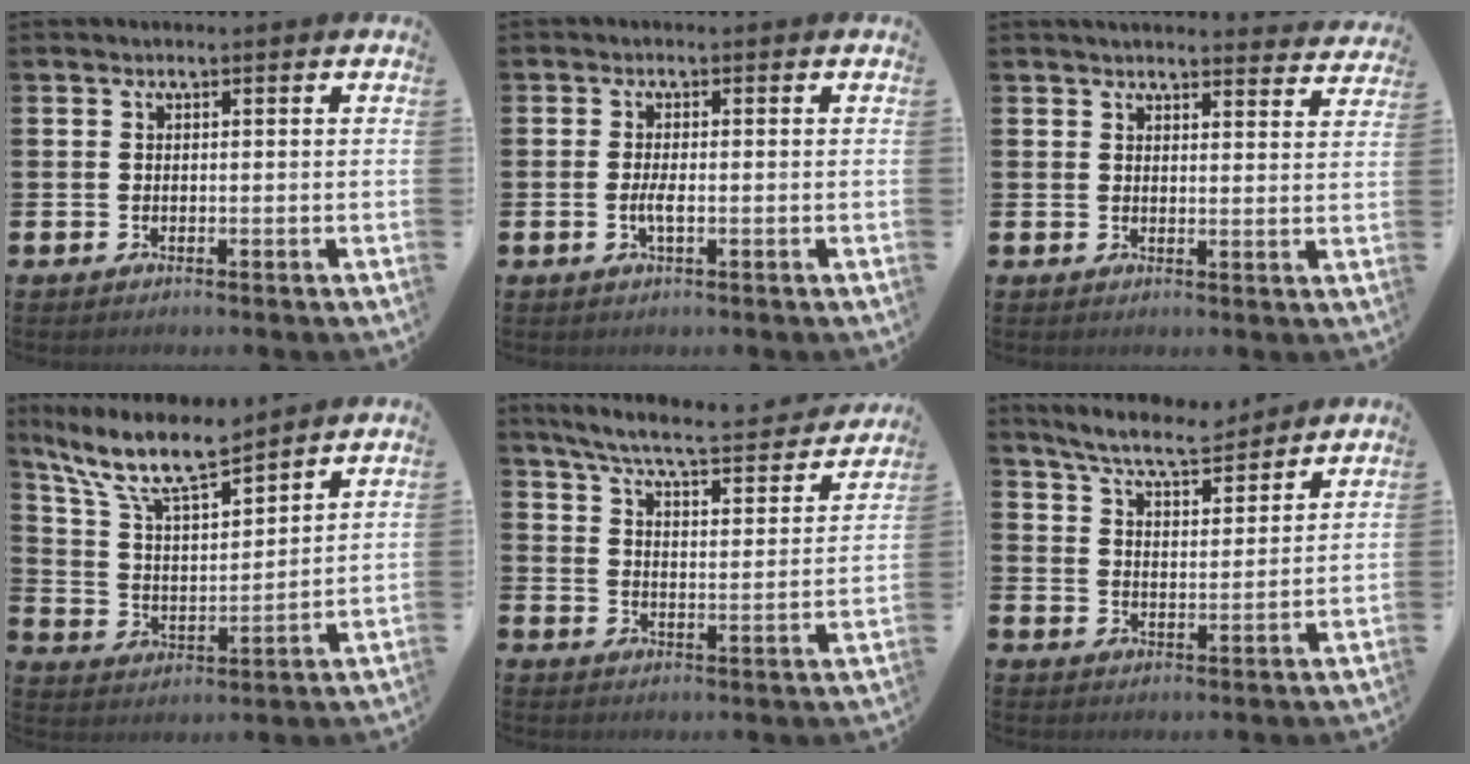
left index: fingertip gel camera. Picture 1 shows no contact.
{"total": 2.0, "force": [-0.5, 0.5, 1.8], "torque": [-0.041, 0.003, -0.009]}
{"total": 3.2, "force": [3.2, 0.3, 0.3], "torque": [-0.005, -0.019, 0.057]}
{"total": 11.2, "force": [9.5, 2.3, 5.5], "torque": [-0.147, -0.044, 0.170]}
{"total": 6.6, "force": [5.9, 0.6, 3.0], "torque": [-0.090, -0.039, 0.096]}
{"total": 7.4, "force": [6.9, 0.9, 2.5], "torque": [-0.077, -0.031, 0.124]}